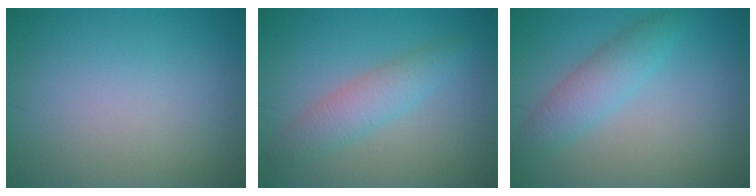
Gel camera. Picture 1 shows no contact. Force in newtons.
{"total": 3.1, "press": 3.1, "slide": 0.2}
{"total": 2.4, "press": 2.4, "slide": 0.2}